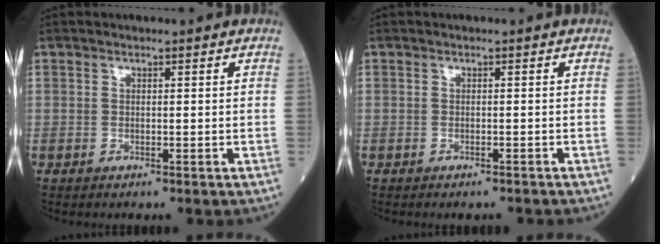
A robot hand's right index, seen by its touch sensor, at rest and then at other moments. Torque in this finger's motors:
{"motor_torque": [0.02, -0.03, -0.04, 0.01]}